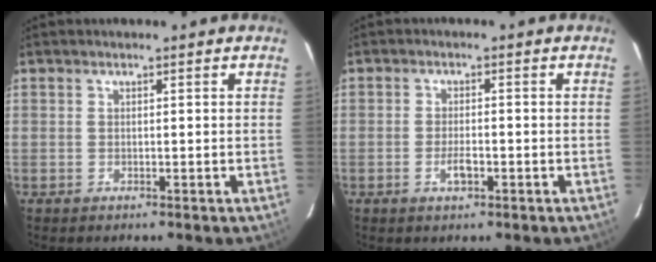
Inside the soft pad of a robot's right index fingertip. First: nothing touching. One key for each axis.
{"total": 3.0, "fx": -1.2, "fy": 1.2, "fz": 2.4, "tx": -0.049, "ty": 0.000, "tz": -0.021}